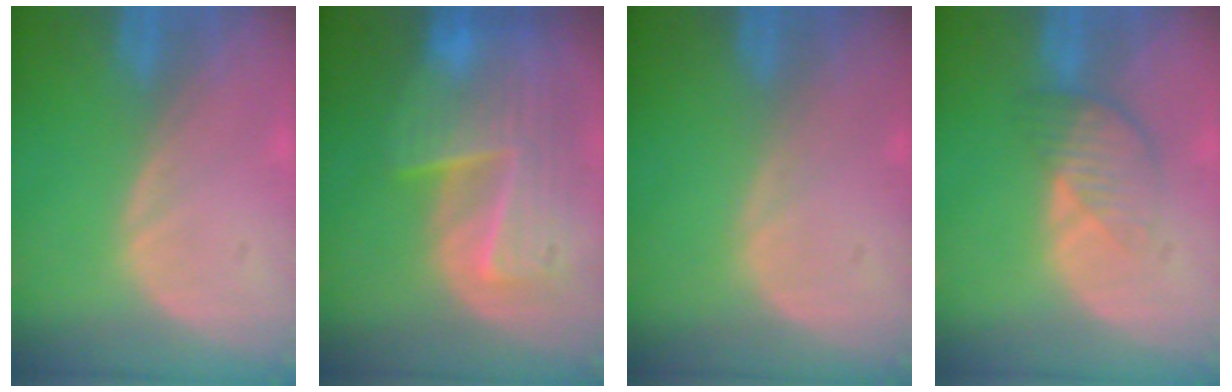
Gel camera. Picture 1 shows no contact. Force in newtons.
{"total": 10.0, "press": 8.7, "slide": 5.1}
{"total": 0.0}
{"total": 4.4, "press": 3.9, "slide": 2.0}